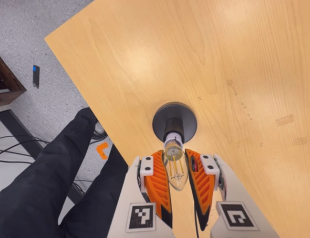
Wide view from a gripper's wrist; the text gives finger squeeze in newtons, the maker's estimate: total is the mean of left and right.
{"total": 22.5, "left": 23.5, "right": 21.6}